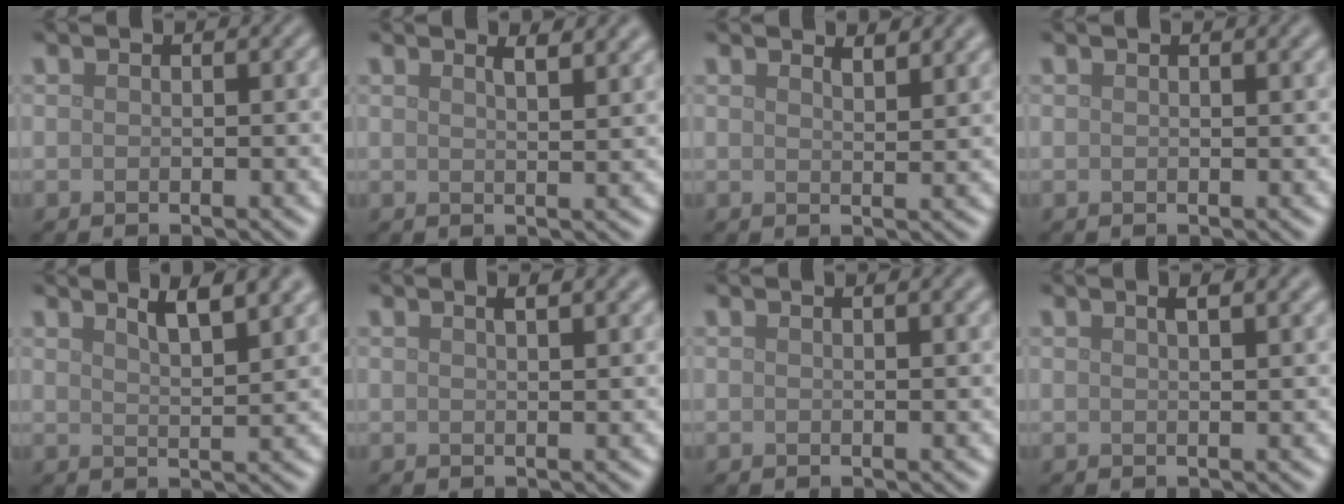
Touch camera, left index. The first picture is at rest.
{"total": 3.3, "force": [2.2, 1.1, 2.1], "torque": [-0.010, 0.017, 0.014]}
{"total": 2.6, "force": [2.3, 0.6, 1.1], "torque": [-0.008, 0.002, 0.034]}
{"total": 1.5, "force": [0.9, 0.5, 1.1], "torque": [-0.007, 0.005, 0.010]}
{"total": 4.9, "force": [3.4, 1.3, 3.3], "torque": [-0.032, 0.023, 0.037]}
{"total": 3.0, "force": [1.7, 1.1, 2.2], "torque": [-0.011, 0.012, 0.008]}
{"total": 2.0, "force": [1.2, 0.7, 1.4], "torque": [-0.008, 0.004, 0.009]}
{"total": 3.4, "force": [1.9, 1.3, 2.5], "torque": [-0.011, 0.012, 0.008]}